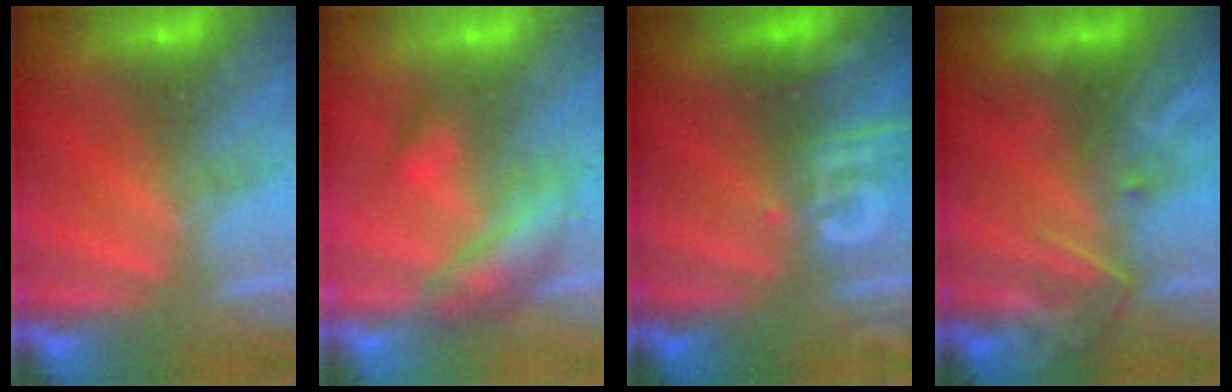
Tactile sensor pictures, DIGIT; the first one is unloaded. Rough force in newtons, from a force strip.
{"total": 2.6}
{"total": 2.9}
{"total": 2.7}